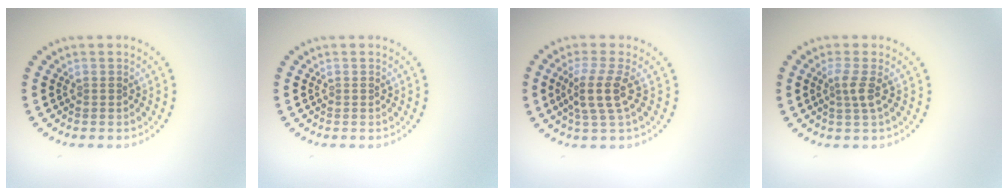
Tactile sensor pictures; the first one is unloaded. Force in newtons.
{"total": 0.0}
{"total": 3.3, "press": 2.5, "slide": 2.2}
{"total": 1.8, "press": 1.3, "slide": 1.3}